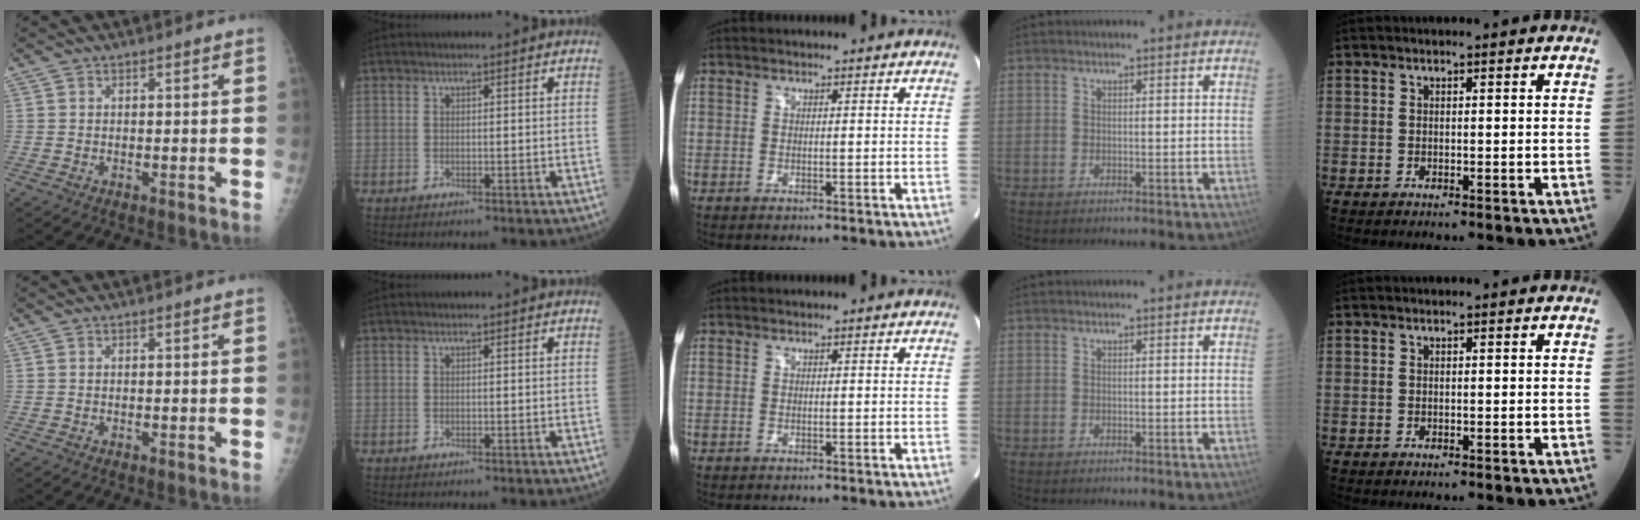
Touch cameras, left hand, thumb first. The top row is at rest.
{}